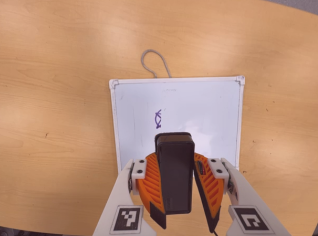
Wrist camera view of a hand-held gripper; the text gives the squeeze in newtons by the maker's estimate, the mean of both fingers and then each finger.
{"total": 9.6, "left": 9.4, "right": 9.7}